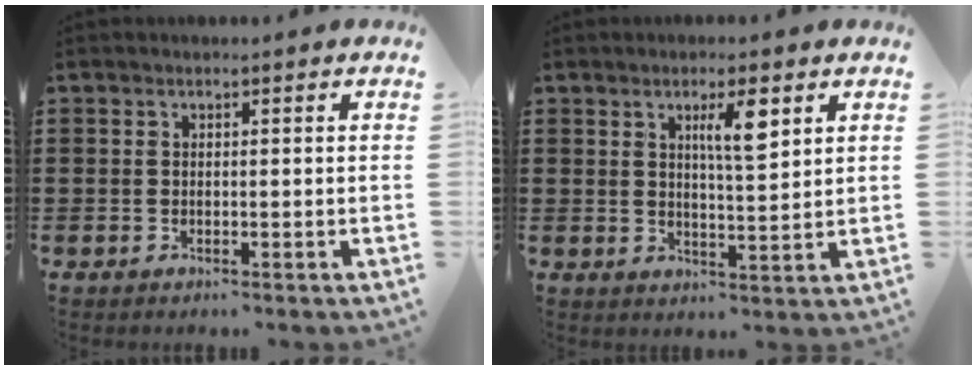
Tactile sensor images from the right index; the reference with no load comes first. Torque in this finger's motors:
{"motor_torque": [0.29, -0.19, 0.17, 0.09]}